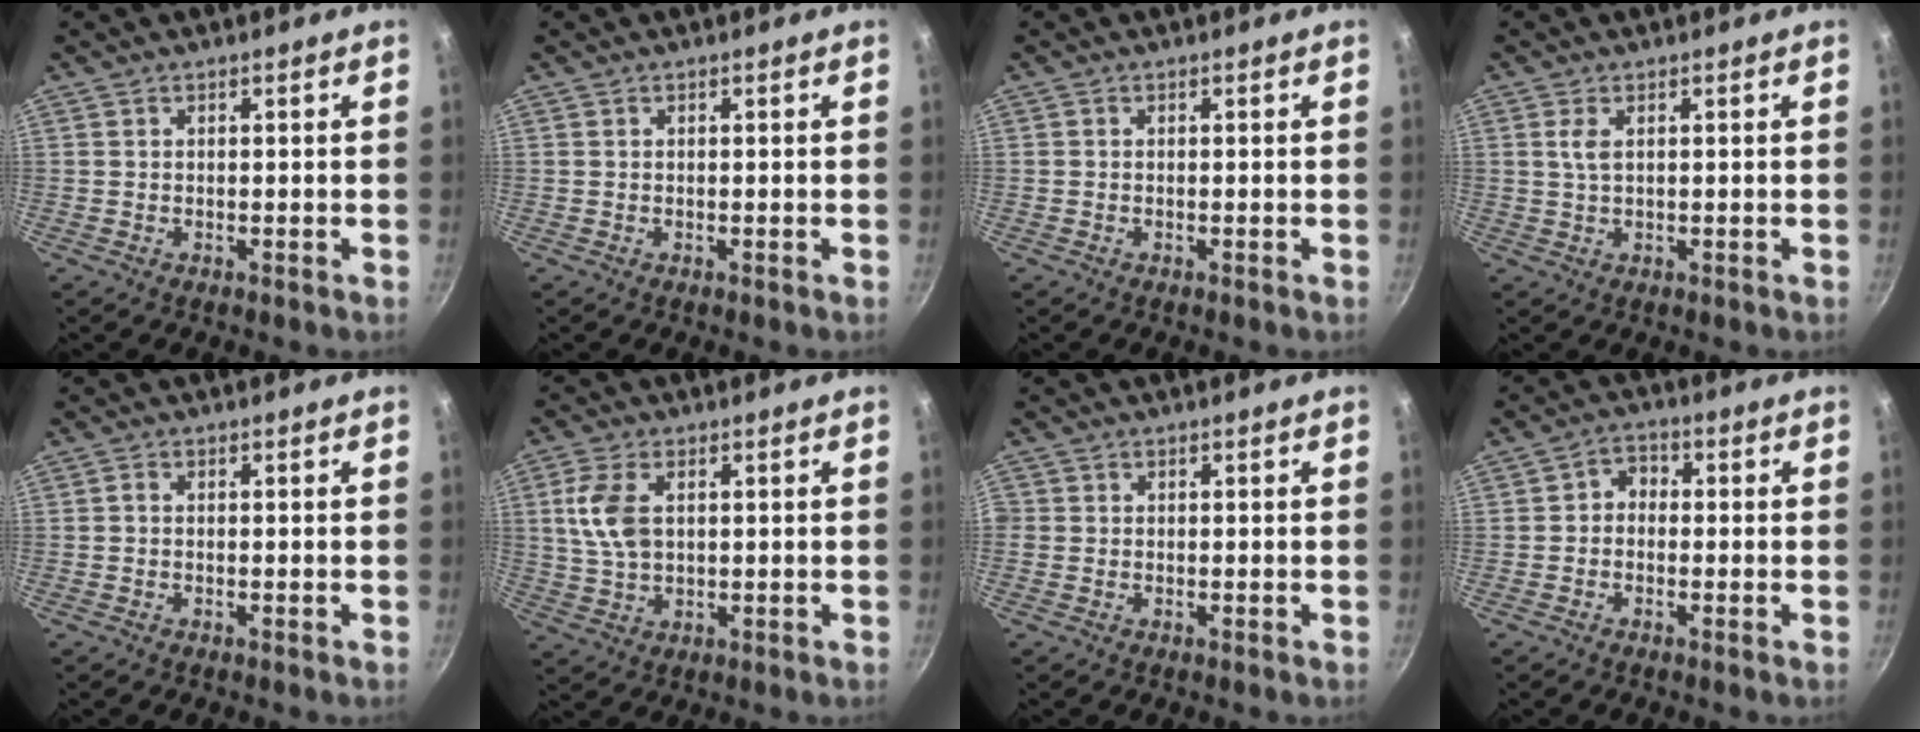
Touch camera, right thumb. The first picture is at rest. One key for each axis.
{"total": 0.0}
{"total": 0.0}
{"total": 2.3, "fx": 0.7, "fy": 1.0, "fz": 1.9, "tx": -0.037, "ty": -0.003, "tz": 0.014}
{"total": 0.7, "fx": -0.2, "fy": 0.4, "fz": 0.5, "tx": -0.013, "ty": 0.005, "tz": -0.006}
{"total": 8.0, "fx": 1.7, "fy": 4.8, "fz": 6.2, "tx": -0.122, "ty": -0.001, "tz": 0.033}
{"total": 0.9, "fx": -0.2, "fy": 0.9, "fz": 0.2, "tx": -0.002, "ty": 0.001, "tz": -0.007}
{"total": 3.5, "fx": -0.5, "fy": 2.9, "fz": 1.9, "tx": -0.013, "ty": 0.015, "tz": -0.020}